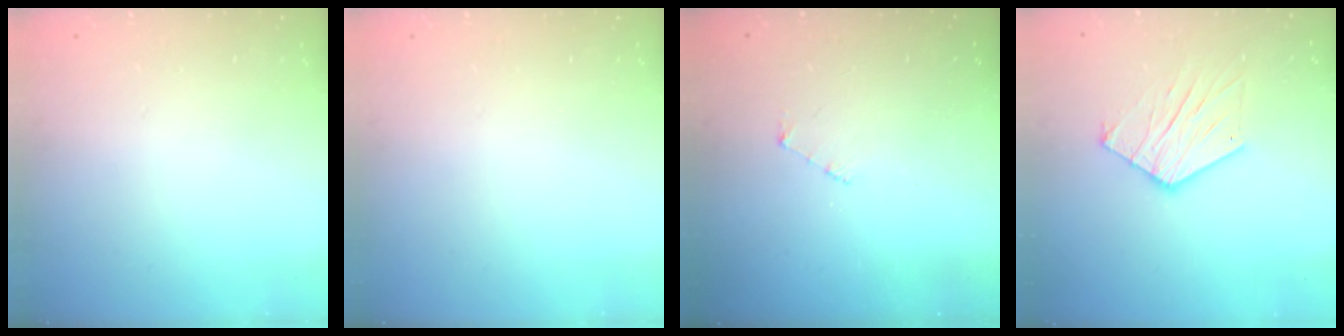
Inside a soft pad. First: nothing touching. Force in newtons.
{"total": 0.0}
{"total": 3.0, "press": 3.0, "slide": 0.3}
{"total": 10.9, "press": 10.9, "slide": 0.9}